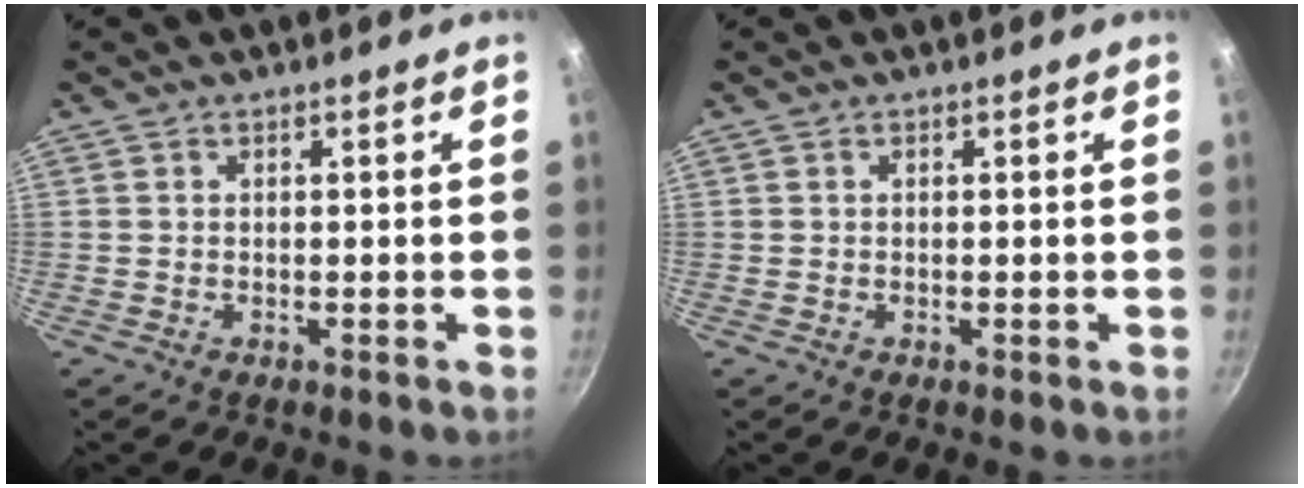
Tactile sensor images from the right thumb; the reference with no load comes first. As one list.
[{"total": 0.0}]